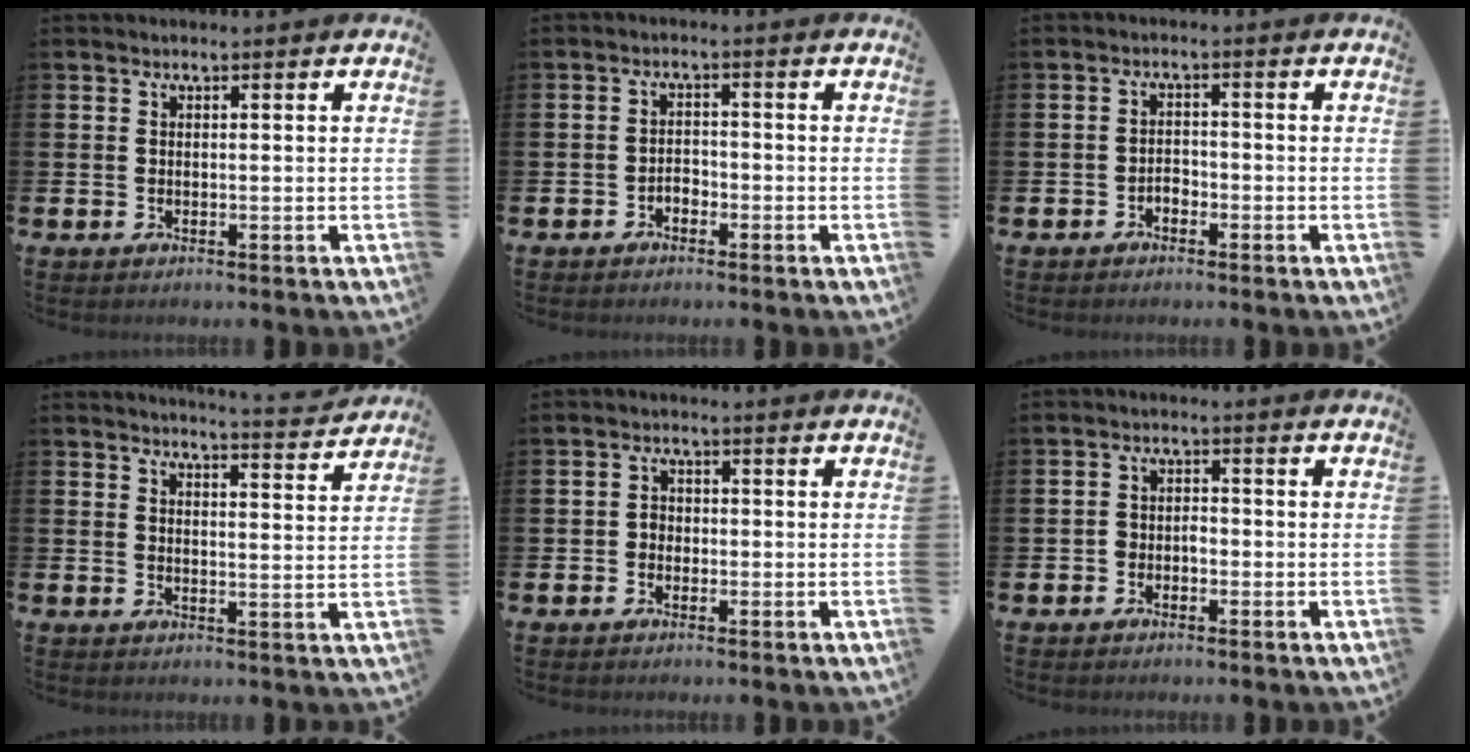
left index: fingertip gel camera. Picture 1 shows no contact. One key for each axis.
{"total": 1.6, "fx": -1.3, "fy": 0.9, "fz": 0.3, "tx": -0.011, "ty": 0.005, "tz": -0.028}
{"total": 1.6, "fx": -1.3, "fy": 1.0, "fz": 0.4, "tx": -0.005, "ty": 0.001, "tz": -0.029}
{"total": 4.4, "fx": 4.3, "fy": -0.5, "fz": 0.5, "tx": -0.008, "ty": -0.034, "tz": 0.073}
{"total": 1.7, "fx": -0.7, "fy": 1.5, "fz": 0.5, "tx": -0.005, "ty": 0.003, "tz": -0.018}
{"total": 1.9, "fx": -1.1, "fy": 1.4, "fz": 0.6, "tx": -0.008, "ty": 0.004, "tz": -0.028}